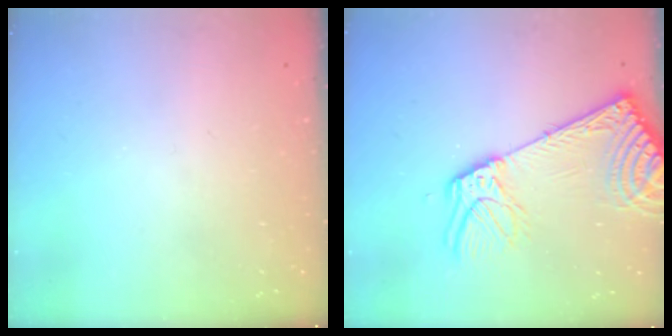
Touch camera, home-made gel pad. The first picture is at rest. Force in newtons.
{"total": 16.9, "press": 16.5, "slide": 3.7}